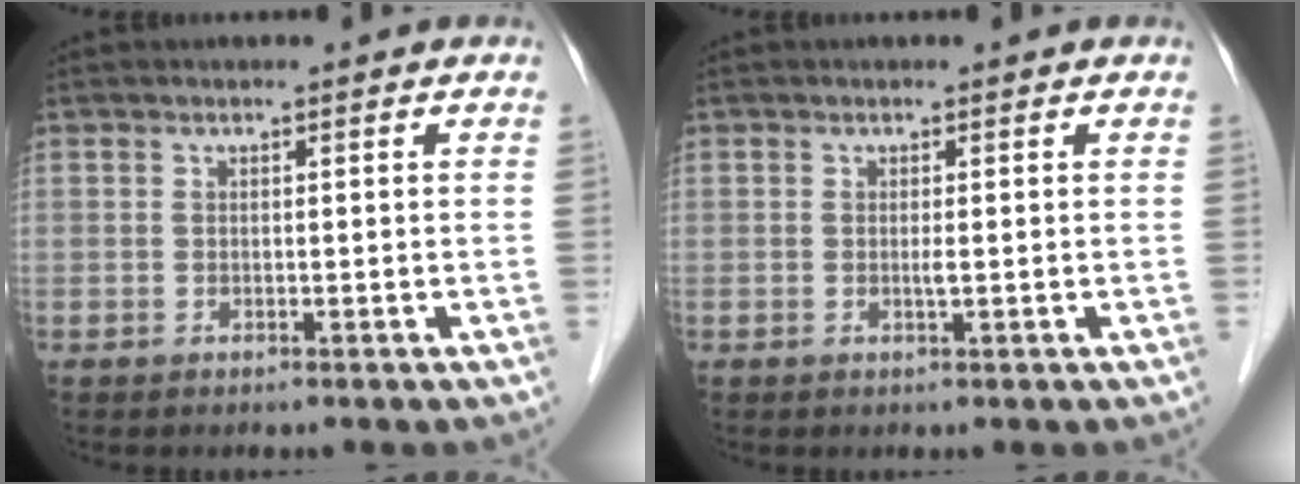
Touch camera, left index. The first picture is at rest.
{"total": 0.7, "force": [0.0, 0.0, 0.7], "torque": [-0.016, -0.002, 0.000]}